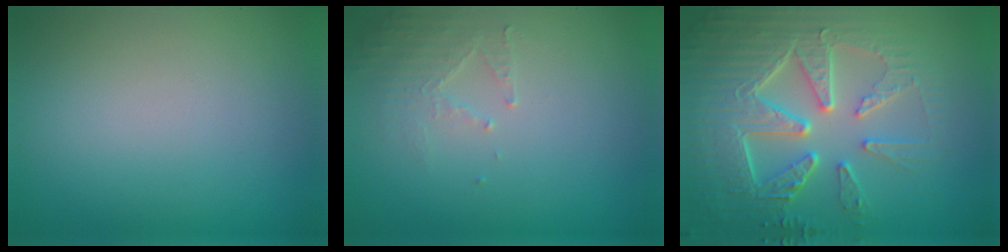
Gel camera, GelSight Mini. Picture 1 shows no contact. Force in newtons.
{"total": 2.0, "press": 1.9, "slide": 0.3}
{"total": 8.4, "press": 6.3, "slide": 5.7}